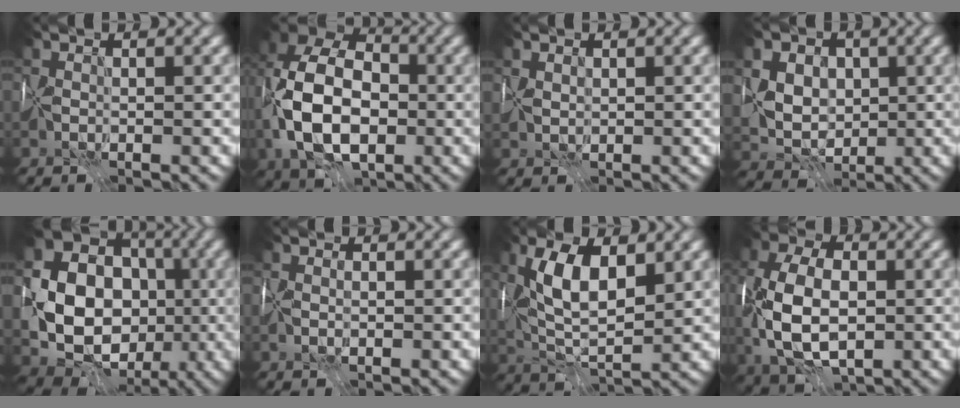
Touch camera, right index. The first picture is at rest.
{"total": 13.6, "force": [-2.1, 9.1, 9.9], "torque": [-0.207, -0.009, -0.049]}
{"total": 1.0, "force": [0.7, 0.7, 0.4], "torque": [-0.008, 0.003, 0.015]}
{"total": 9.5, "force": [2.4, 7.5, 5.3], "torque": [-0.082, 0.028, 0.022]}
{"total": 18.1, "force": [-1.1, 16.1, 8.2], "torque": [-0.178, 0.003, -0.031]}
{"total": 1.1, "force": [0.0, 0.7, 0.9], "torque": [-0.016, 0.001, 0.000]}
{"total": 8.1, "force": [2.4, 3.7, 6.8], "torque": [-0.135, 0.012, 0.038]}
{"total": 11.3, "force": [-1.1, 7.4, 8.5], "torque": [-0.196, -0.010, -0.024]}